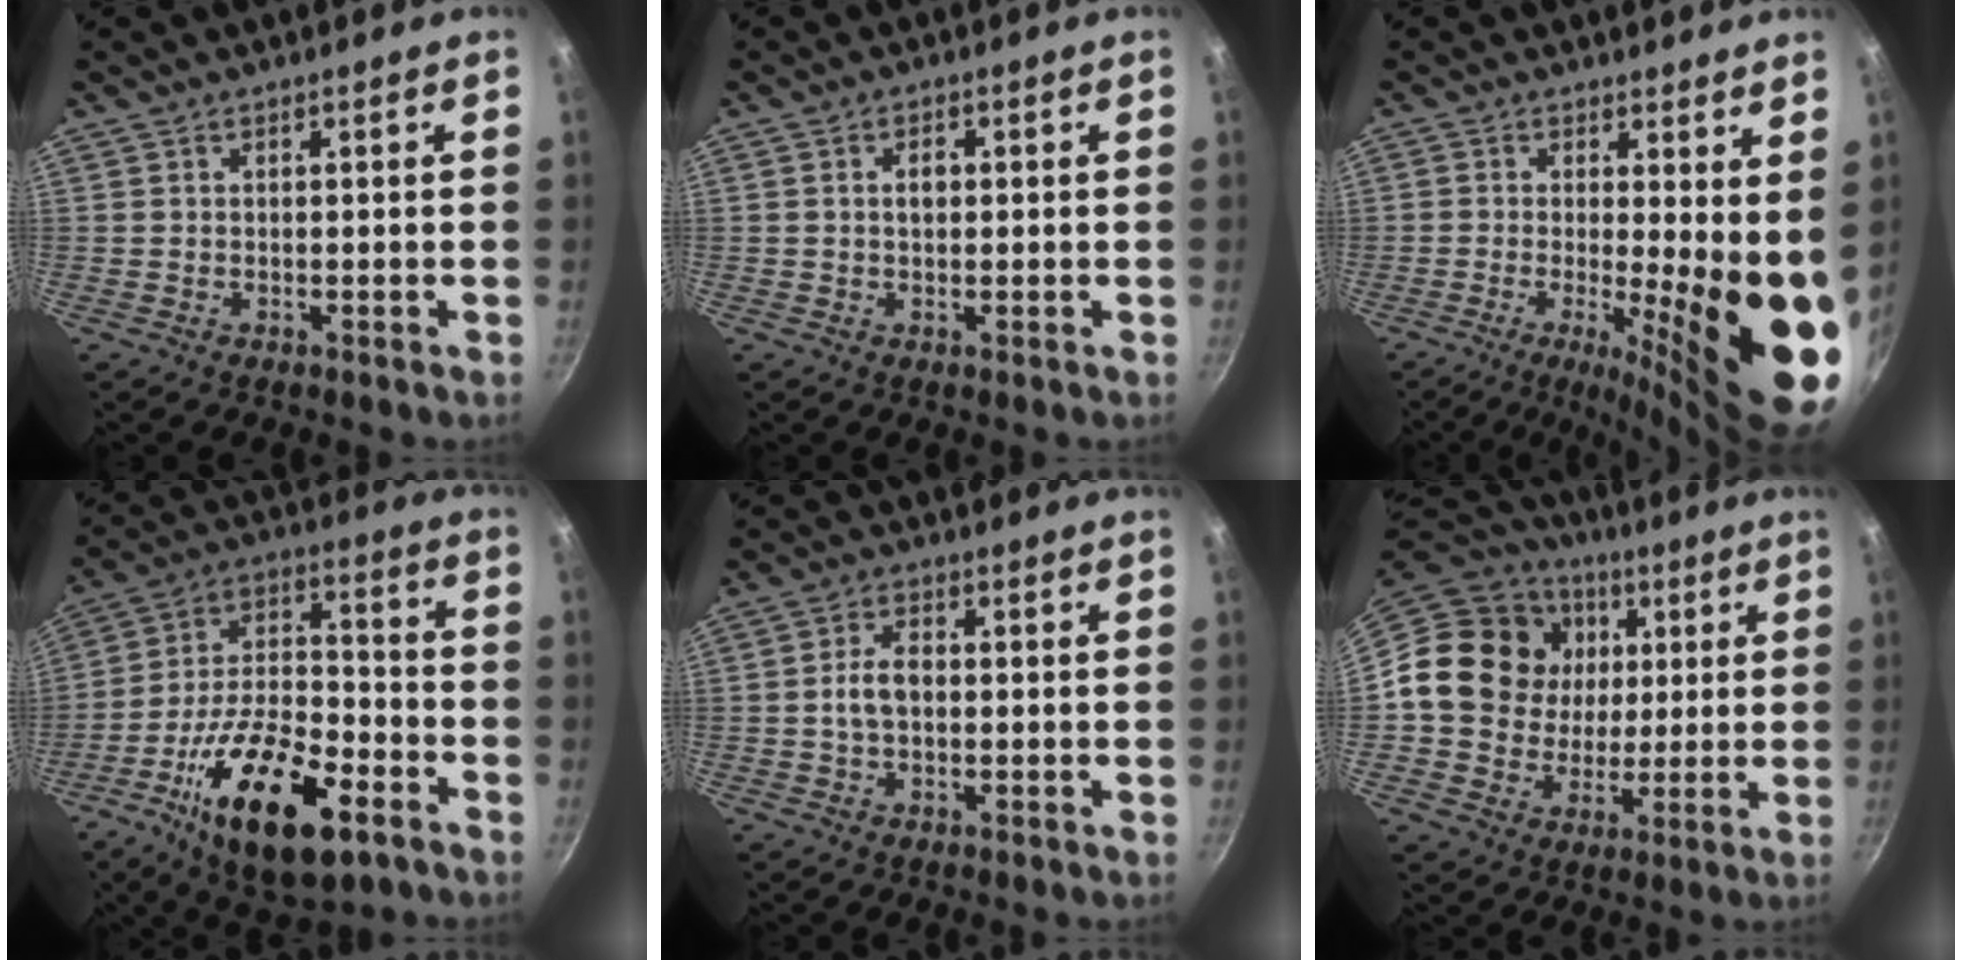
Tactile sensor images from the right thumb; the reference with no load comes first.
{"total": 2.3, "force": [0.2, 1.6, 1.7], "torque": [-0.019, 0.004, 0.003]}
{"total": 14.2, "force": [-0.9, 3.6, 13.7], "torque": [-0.173, -0.031, -0.010]}
{"total": 22.9, "force": [-11.1, 9.8, 17.4], "torque": [-0.281, 0.044, -0.193]}
{"total": 4.8, "force": [-0.2, 2.9, 3.8], "torque": [-0.068, 0.017, -0.009]}
{"total": 19.5, "force": [3.5, 16.9, 9.0], "torque": [-0.144, 0.012, 0.058]}